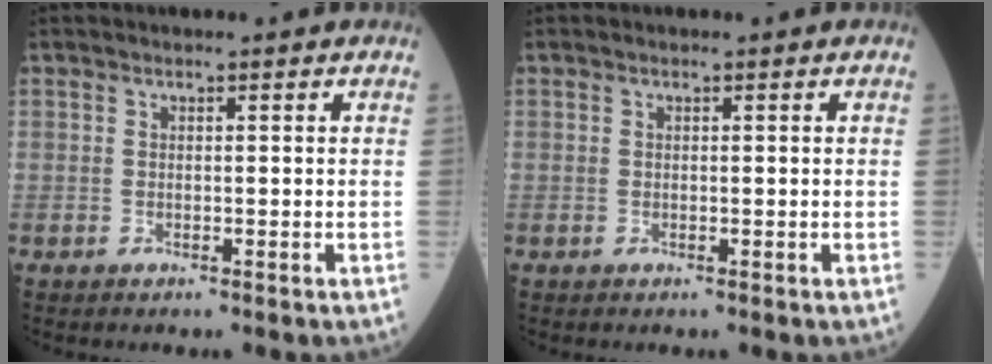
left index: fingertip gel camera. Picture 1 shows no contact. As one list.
[{"total": 0.0}]